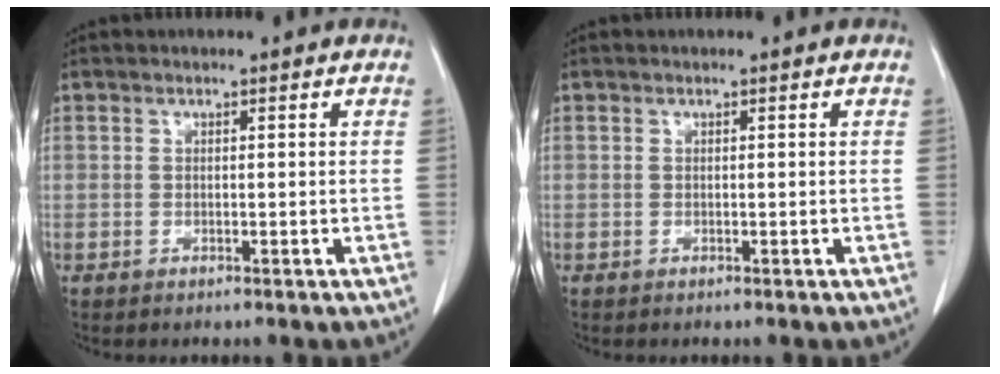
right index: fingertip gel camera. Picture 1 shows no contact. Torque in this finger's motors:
{"motor_torque": [-0.02, 0.04, -0.02, -0.01]}